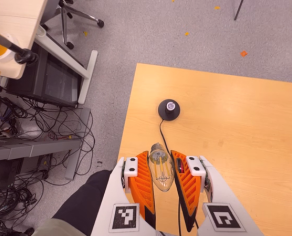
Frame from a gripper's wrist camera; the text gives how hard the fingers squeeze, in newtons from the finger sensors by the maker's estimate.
{"total": 19.2, "left": 21.5, "right": 16.8}